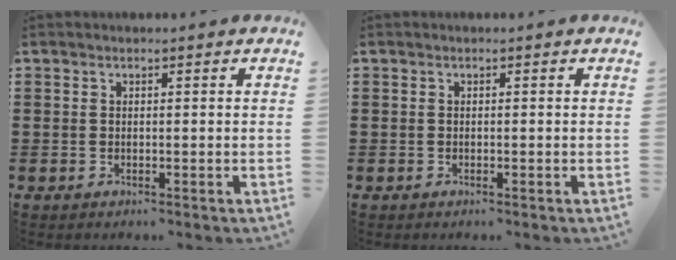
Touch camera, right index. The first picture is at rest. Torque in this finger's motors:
{"motor_torque": [0.25, 0.89, 0.02, -0.01]}